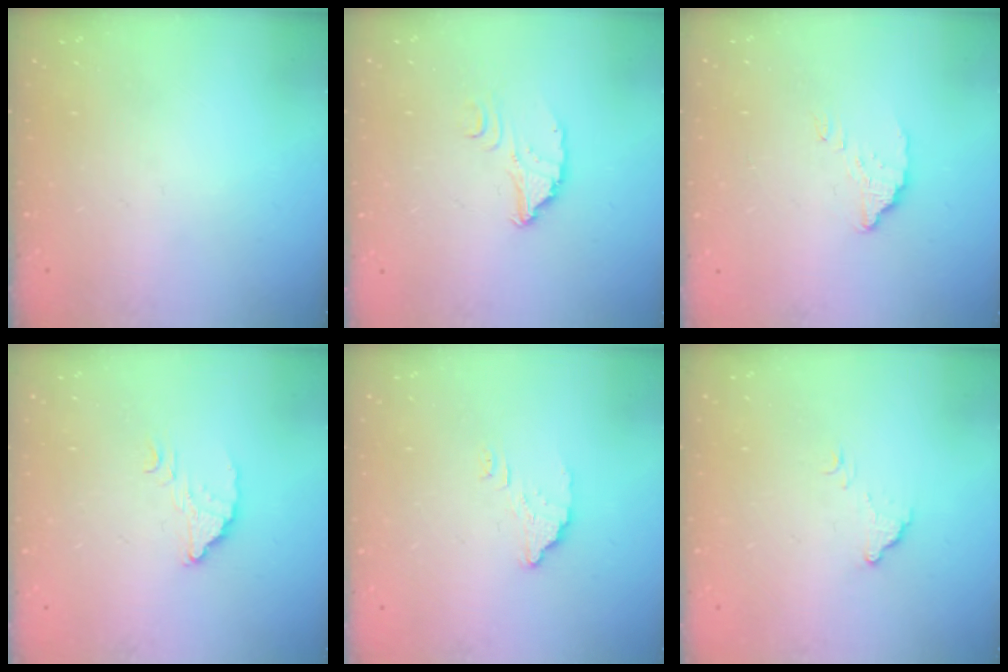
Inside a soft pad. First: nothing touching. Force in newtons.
{"total": 2.9, "press": 2.9, "slide": 0.3}
{"total": 3.2, "press": 3.2, "slide": 0.1}
{"total": 3.6, "press": 3.6, "slide": 0.1}
{"total": 2.7, "press": 2.7, "slide": 0.2}
{"total": 4.9, "press": 4.9, "slide": 0.1}